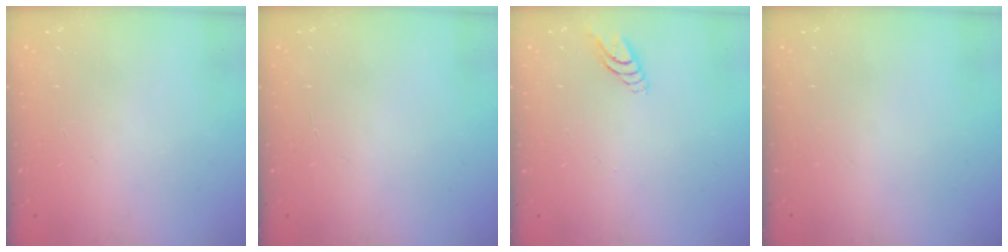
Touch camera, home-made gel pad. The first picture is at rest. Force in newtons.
{"total": 0.9, "press": 0.9, "slide": 0.1}
{"total": 5.3, "press": 5.3, "slide": 0.1}
{"total": 0.0}